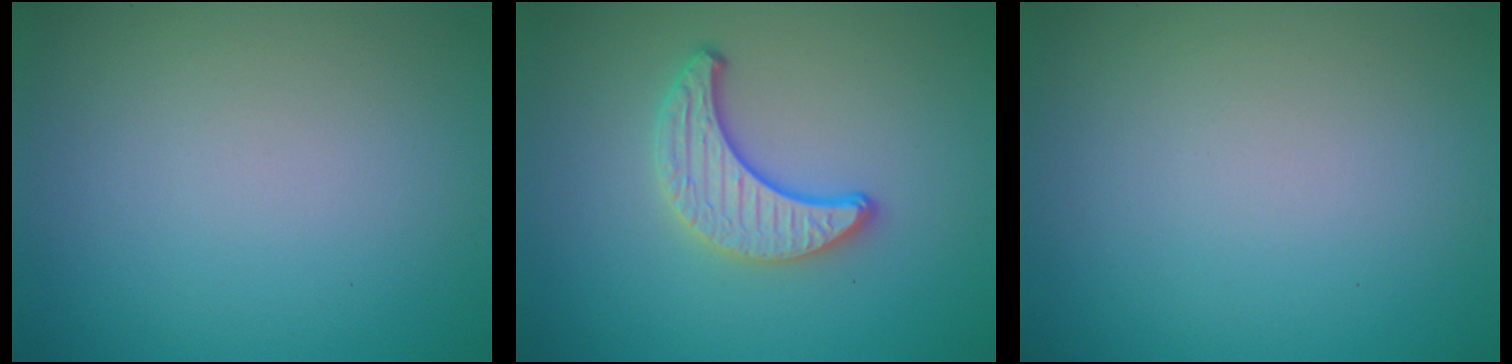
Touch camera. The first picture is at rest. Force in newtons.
{"total": 3.6, "press": 3.2, "slide": 1.6}
{"total": 0.0}